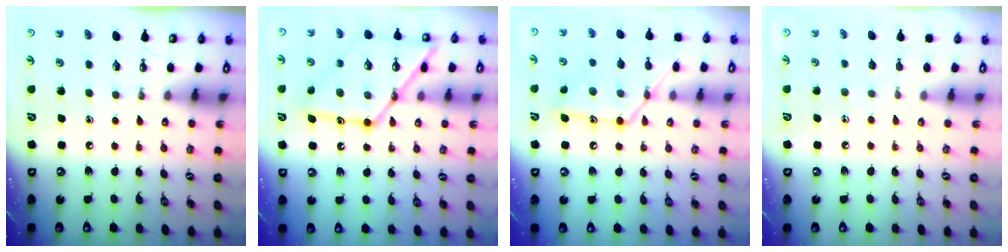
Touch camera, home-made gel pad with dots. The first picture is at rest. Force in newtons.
{"total": 19.1, "press": 19.0, "slide": 1.6}
{"total": 15.6, "press": 15.6, "slide": 1.1}
{"total": 5.6, "press": 5.6, "slide": 0.5}